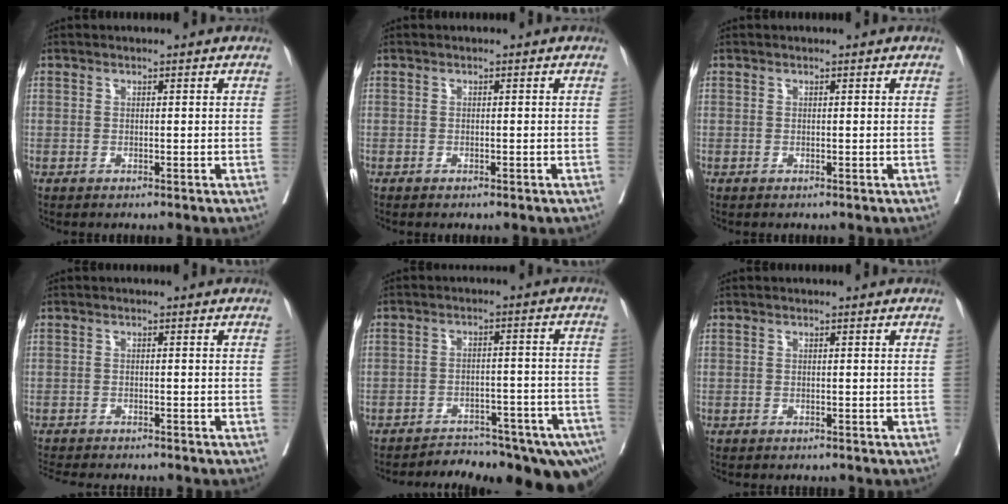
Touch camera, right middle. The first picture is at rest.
{"total": 1.0, "force": [-0.8, 0.4, 0.5], "torque": [-0.010, -0.002, -0.009]}
{"total": 0.0}
{"total": 9.5, "force": [-8.7, 1.5, 3.6], "torque": [-0.052, -0.012, -0.121]}
{"total": 19.6, "force": [-16.6, 5.8, 8.5], "torque": [-0.080, 0.012, -0.207]}
{"total": 3.3, "force": [-3.0, 0.7, 1.3], "torque": [-0.018, -0.004, -0.036]}